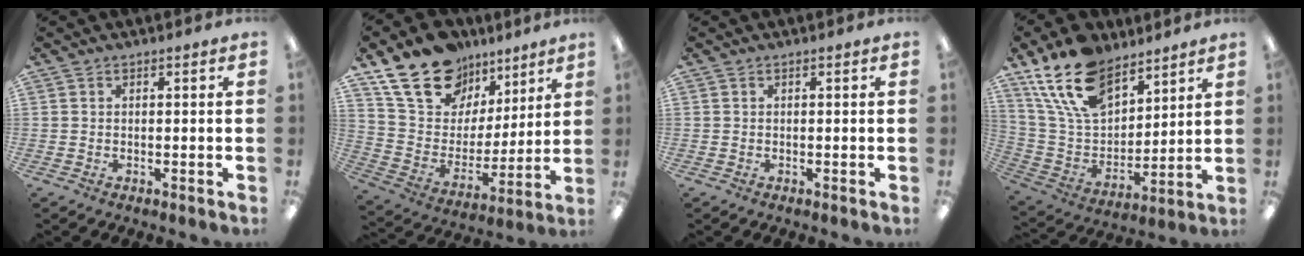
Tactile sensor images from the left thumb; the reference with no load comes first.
{"total": 21.1, "force": [14.5, 12.9, 8.4], "torque": [-0.151, -0.084, 0.266]}
{"total": 0.0}
{"total": 19.4, "force": [12.9, 10.5, 10.0], "torque": [-0.201, -0.054, 0.241]}